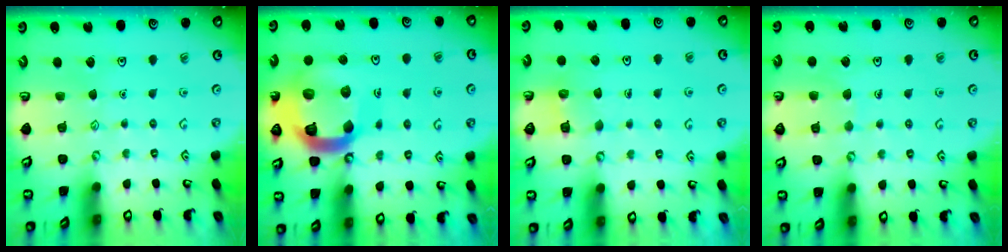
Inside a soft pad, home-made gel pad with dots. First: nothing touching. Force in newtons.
{"total": 20.6, "press": 20.4, "slide": 2.4}
{"total": 4.4, "press": 4.4, "slide": 0.3}
{"total": 4.3, "press": 4.3, "slide": 0.3}